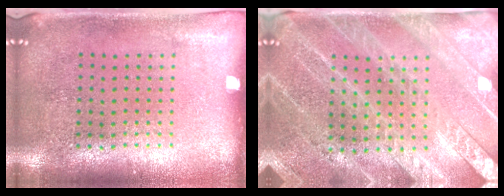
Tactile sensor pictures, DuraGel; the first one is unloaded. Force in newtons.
{"total": 3.6, "press": 3.4, "slide": 1.4}